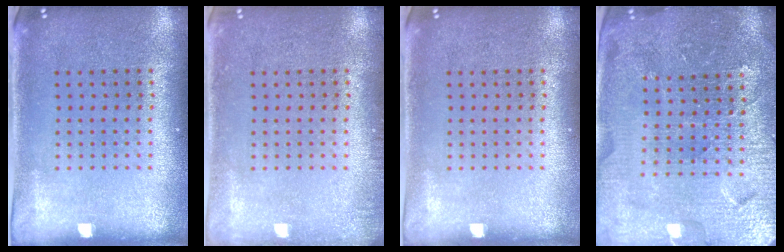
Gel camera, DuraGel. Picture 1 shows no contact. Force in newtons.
{"total": 1.1, "press": 1.0, "slide": 0.2}
{"total": 0.0}
{"total": 4.8, "press": 4.5, "slide": 1.6}